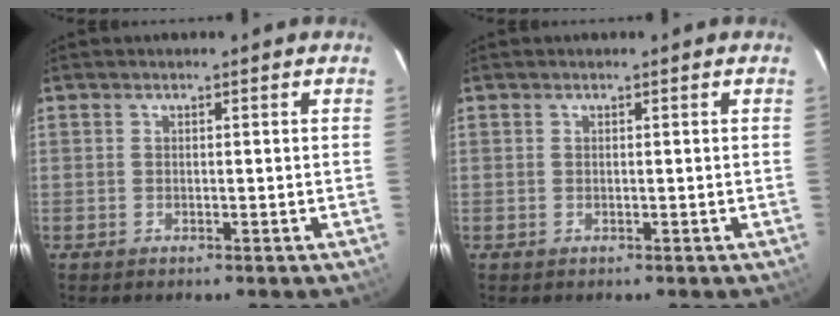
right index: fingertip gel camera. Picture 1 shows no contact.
{"total": 0.0}